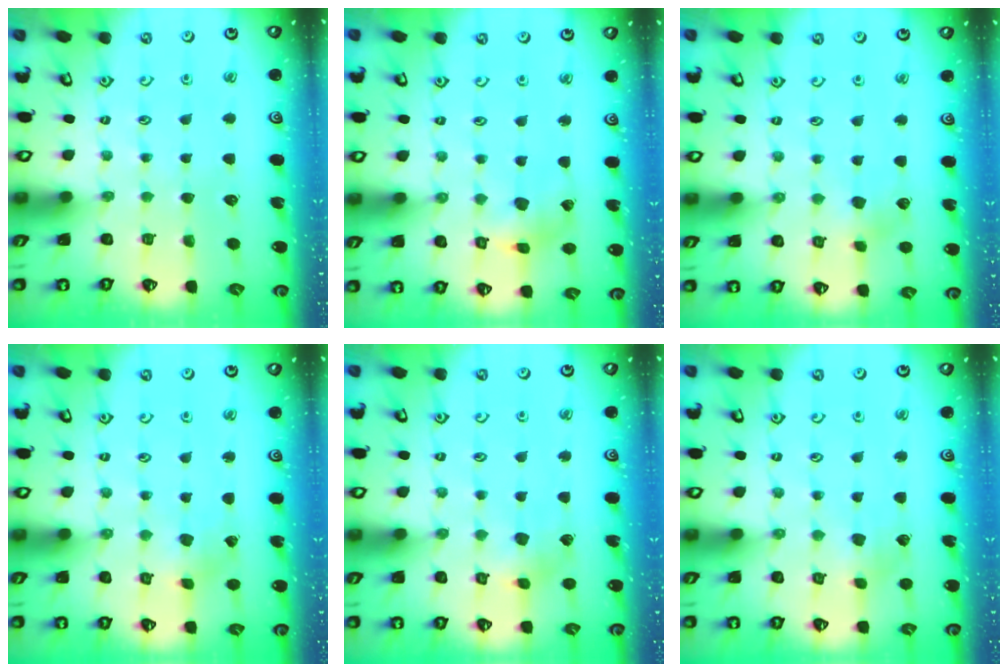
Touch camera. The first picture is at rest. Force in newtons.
{"total": 4.3, "press": 4.3, "slide": 0.4}
{"total": 4.5, "press": 4.5, "slide": 0.4}
{"total": 1.1, "press": 1.0, "slide": 0.1}
{"total": 5.4, "press": 5.4, "slide": 0.5}
{"total": 4.1, "press": 4.0, "slide": 0.4}